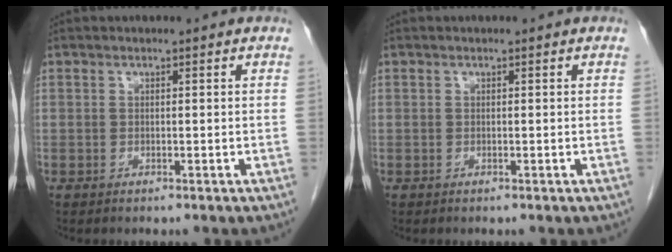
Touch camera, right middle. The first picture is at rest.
{"total": 0.0}